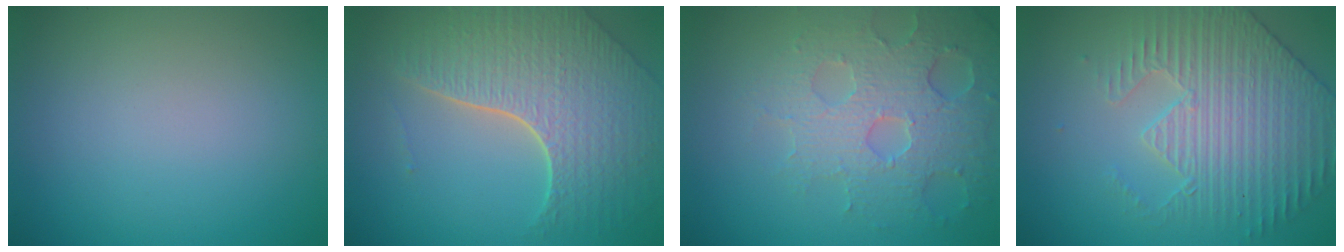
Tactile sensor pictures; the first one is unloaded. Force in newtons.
{"total": 7.8, "press": 5.6, "slide": 5.4}
{"total": 5.3, "press": 4.7, "slide": 2.5}
{"total": 4.2, "press": 4.2, "slide": 0.5}